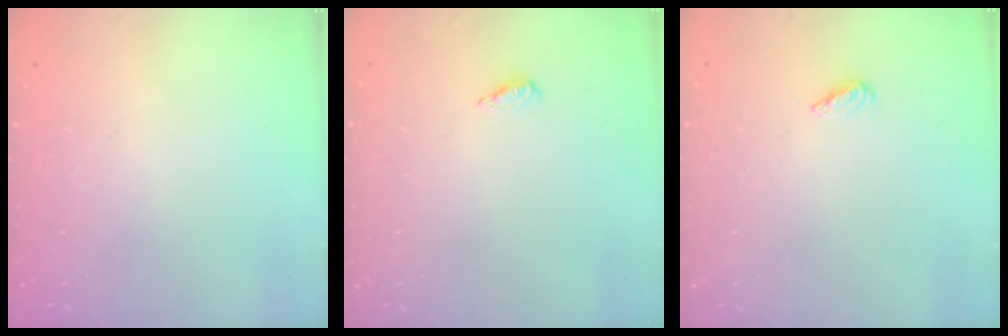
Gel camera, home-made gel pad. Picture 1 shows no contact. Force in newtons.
{"total": 3.1, "press": 3.0, "slide": 0.6}
{"total": 2.1, "press": 1.9, "slide": 0.8}